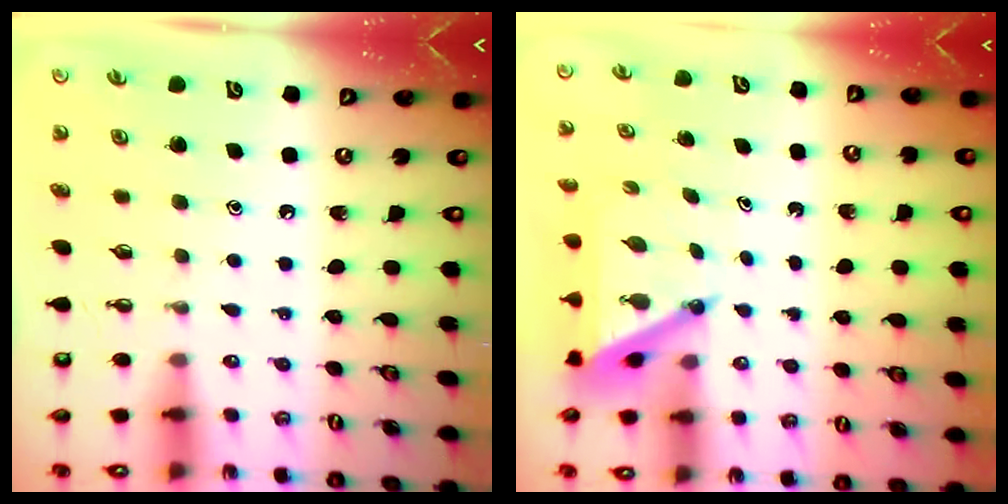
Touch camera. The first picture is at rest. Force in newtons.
{"total": 4.4, "press": 4.3, "slide": 0.4}